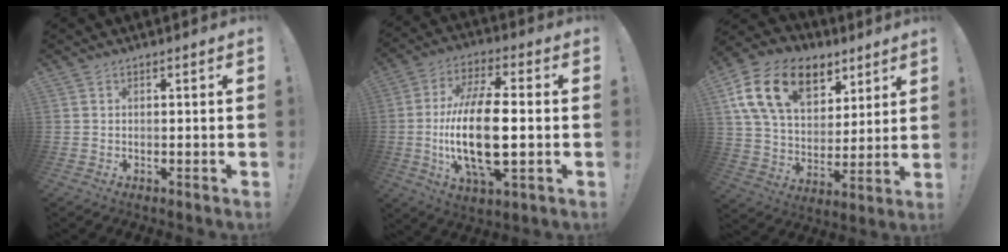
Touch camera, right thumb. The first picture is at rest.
{"total": 20.3, "force": [-2.2, 7.8, 18.6], "torque": [-0.366, -0.009, -0.041]}
{"total": 20.3, "force": [9.8, 13.4, 11.7], "torque": [-0.209, -0.037, 0.181]}